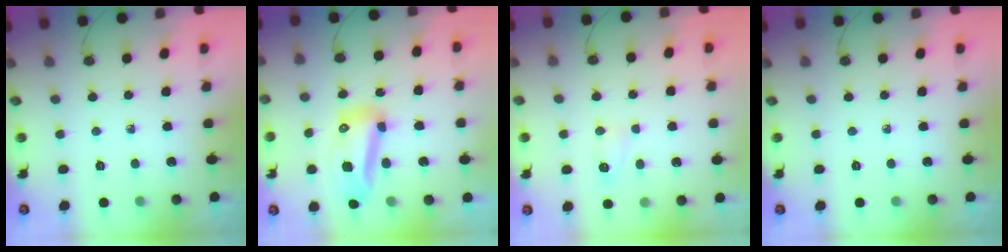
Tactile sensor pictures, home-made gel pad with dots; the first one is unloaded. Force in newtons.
{"total": 12.8, "press": 12.7, "slide": 1.2}
{"total": 5.7, "press": 5.6, "slide": 0.6}
{"total": 0.0}